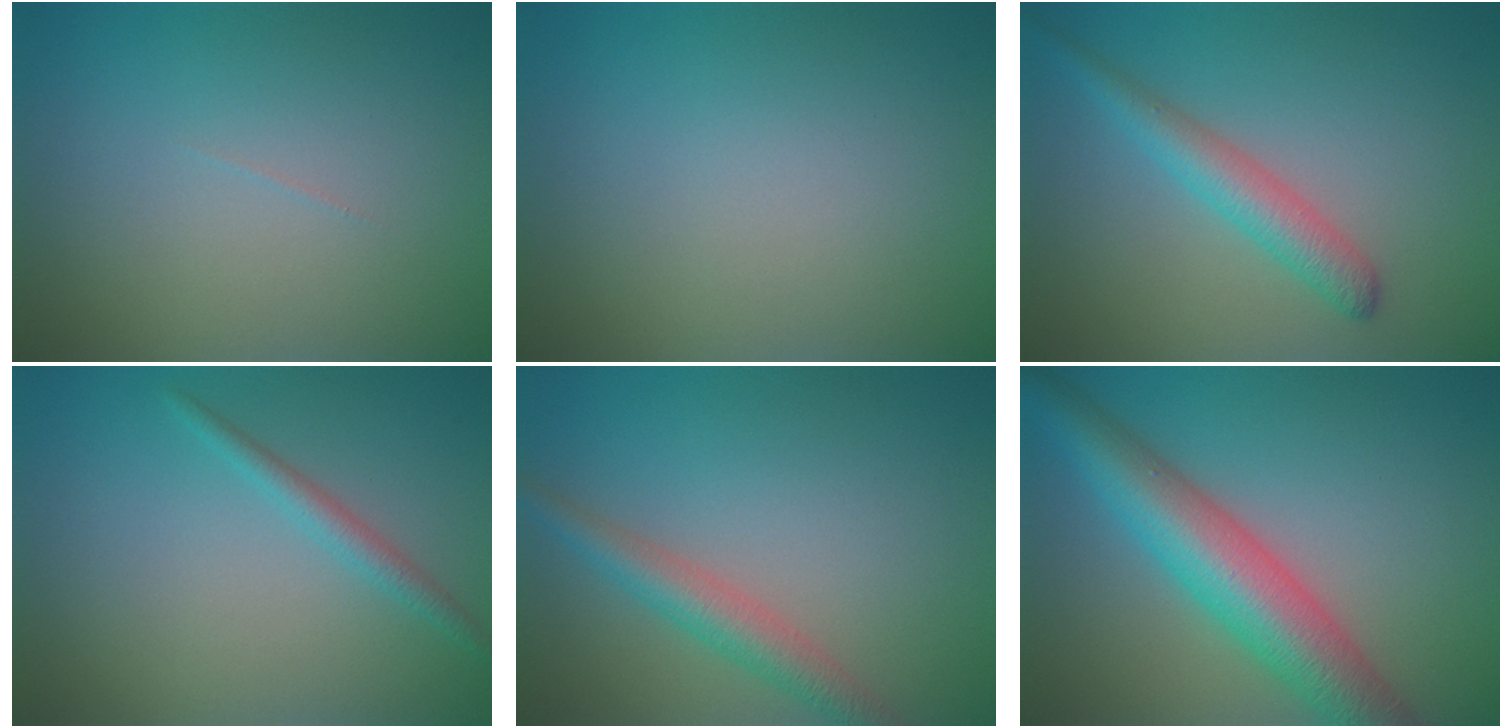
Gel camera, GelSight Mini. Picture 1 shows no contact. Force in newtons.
{"total": 0.0}
{"total": 2.8, "press": 2.8, "slide": 0.2}
{"total": 1.7, "press": 1.7, "slide": 0.1}
{"total": 3.6, "press": 3.6, "slide": 0.2}
{"total": 8.8, "press": 8.8, "slide": 0.3}